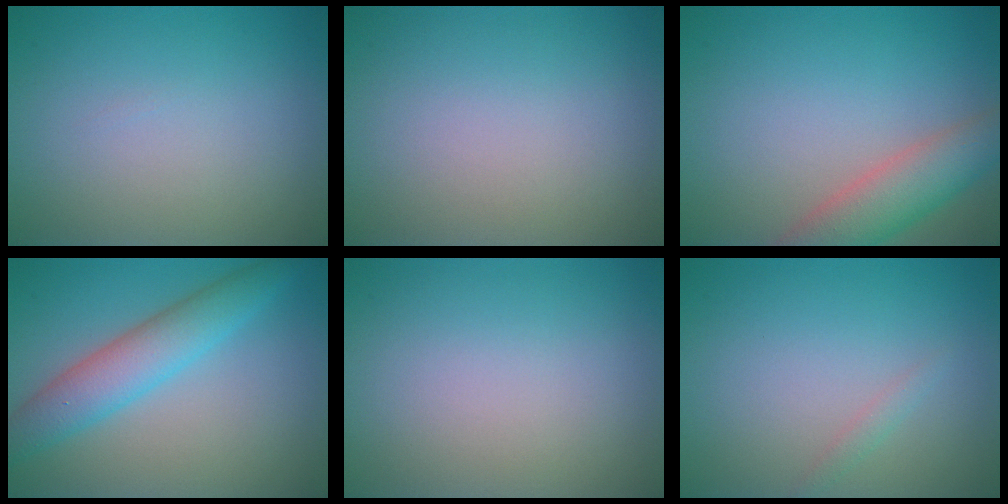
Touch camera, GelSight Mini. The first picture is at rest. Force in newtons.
{"total": 0.0}
{"total": 5.1, "press": 5.0, "slide": 0.4}
{"total": 4.8, "press": 4.8, "slide": 0.1}
{"total": 0.0}
{"total": 0.8, "press": 0.8, "slide": 0.0}